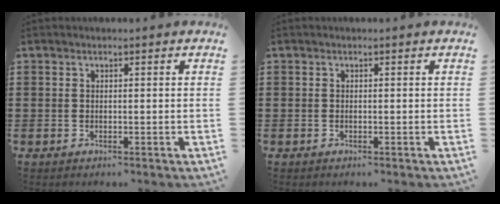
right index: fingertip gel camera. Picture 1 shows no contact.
{"total": 0.0}